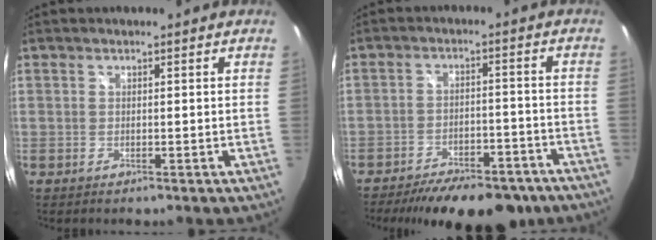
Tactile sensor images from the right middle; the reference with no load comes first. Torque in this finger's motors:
{"motor_torque": [1.07, -1.07, 0.25, 0.11]}